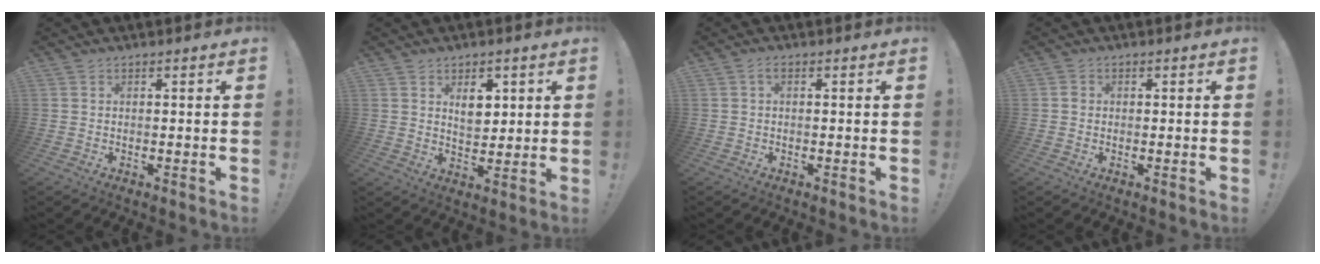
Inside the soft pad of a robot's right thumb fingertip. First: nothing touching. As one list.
[{"total": 6.6, "force": [3.1, 4.4, 3.9], "torque": [-0.052, -0.011, 0.053]}, {"total": 1.2, "force": [-0.2, 0.5, 1.1], "torque": [-0.024, 0.005, -0.003]}, {"total": 1.2, "force": [-0.2, 1.1, 0.4], "torque": [-0.007, 0.004, -0.003]}]